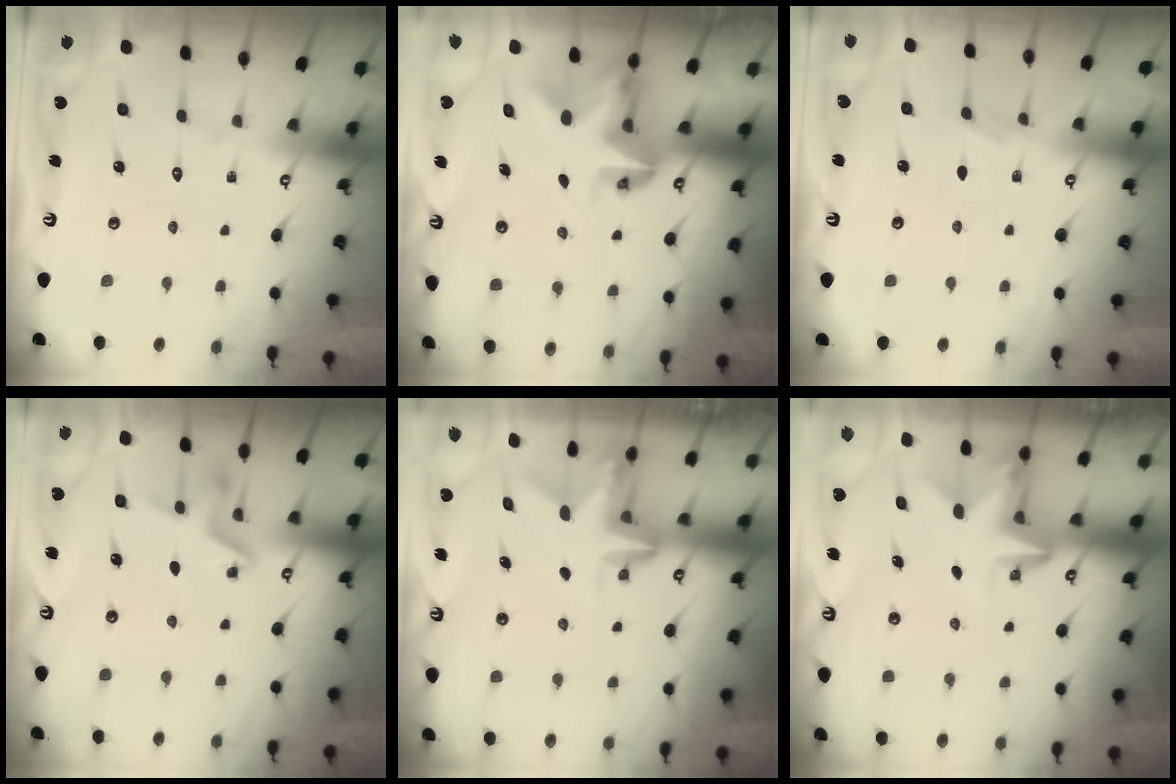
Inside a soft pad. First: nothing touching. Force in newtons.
{"total": 5.7, "press": 5.6, "slide": 0.6}
{"total": 3.2, "press": 3.1, "slide": 0.4}
{"total": 3.5, "press": 3.3, "slide": 1.0}
{"total": 3.0, "press": 3.0, "slide": 0.3}
{"total": 3.4, "press": 3.4, "slide": 0.1}